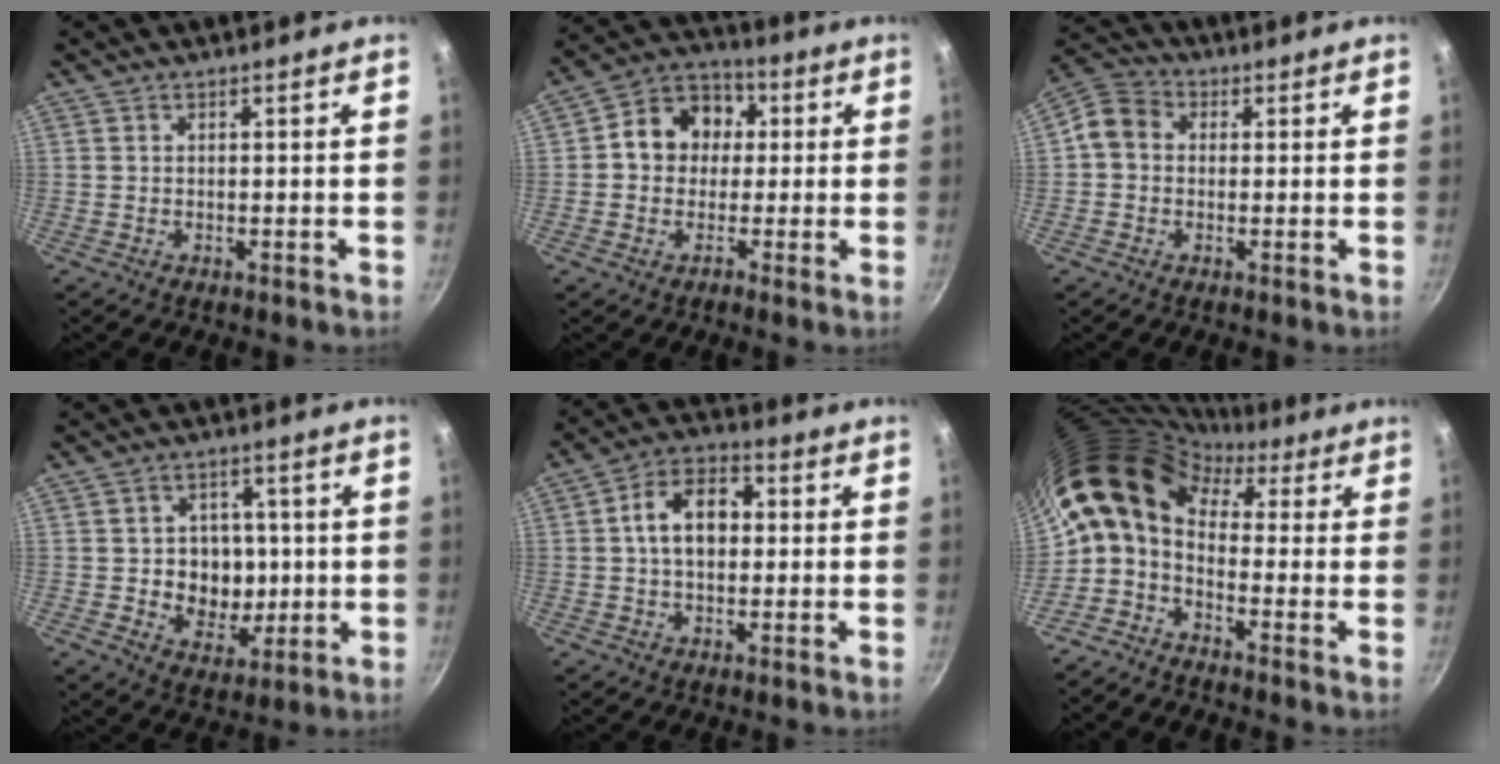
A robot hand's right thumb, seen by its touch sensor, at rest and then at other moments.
{"total": 10.9, "force": [0.5, 9.5, 5.3], "torque": [-0.038, 0.032, -0.010]}
{"total": 6.5, "force": [0.2, 5.6, 3.4], "torque": [-0.050, 0.016, -0.017]}
{"total": 10.0, "force": [-0.3, 8.6, 5.1], "torque": [-0.038, -0.002, 0.005]}
{"total": 10.5, "force": [1.0, 7.1, 7.7], "torque": [-0.098, 0.027, 0.004]}
{"total": 14.0, "force": [1.9, 9.6, 10.0], "torque": [-0.195, 0.035, 0.009]}